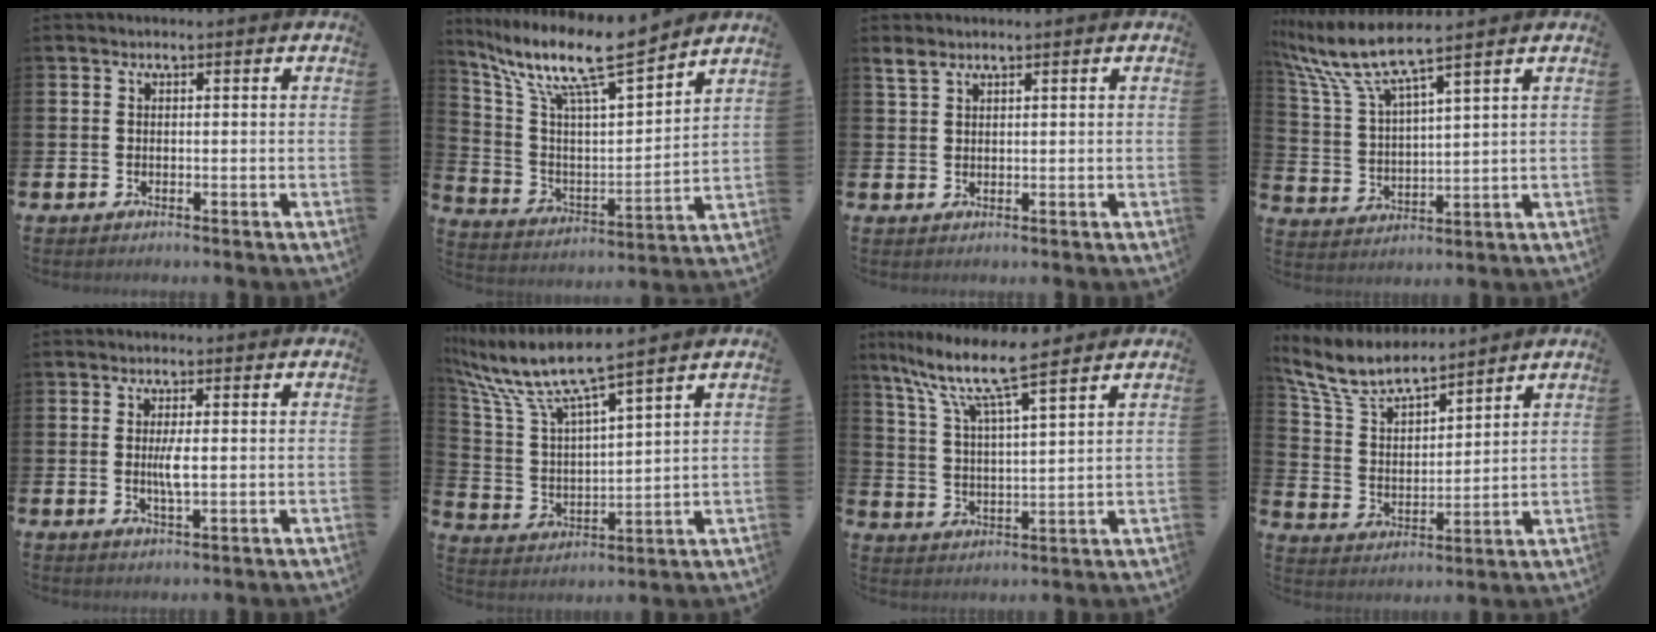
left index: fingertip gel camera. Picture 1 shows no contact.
{"total": 12.1, "force": [9.9, 1.8, 6.6], "torque": [-0.160, -0.068, 0.165]}
{"total": 1.9, "force": [1.7, 0.8, 0.6], "torque": [-0.002, -0.001, 0.029]}
{"total": 7.9, "force": [6.9, 0.4, 3.9], "torque": [-0.105, -0.035, 0.119]}
{"total": 1.9, "force": [0.3, 0.4, 1.9], "torque": [-0.032, -0.001, 0.002]}
{"total": 8.3, "force": [7.5, 0.5, 3.6], "torque": [-0.106, -0.046, 0.124]}
{"total": 9.0, "force": [7.8, 0.8, 4.5], "torque": [-0.119, -0.045, 0.133]}
{"total": 7.3, "force": [6.7, 1.7, 2.3], "torque": [-0.078, -0.037, 0.119]}